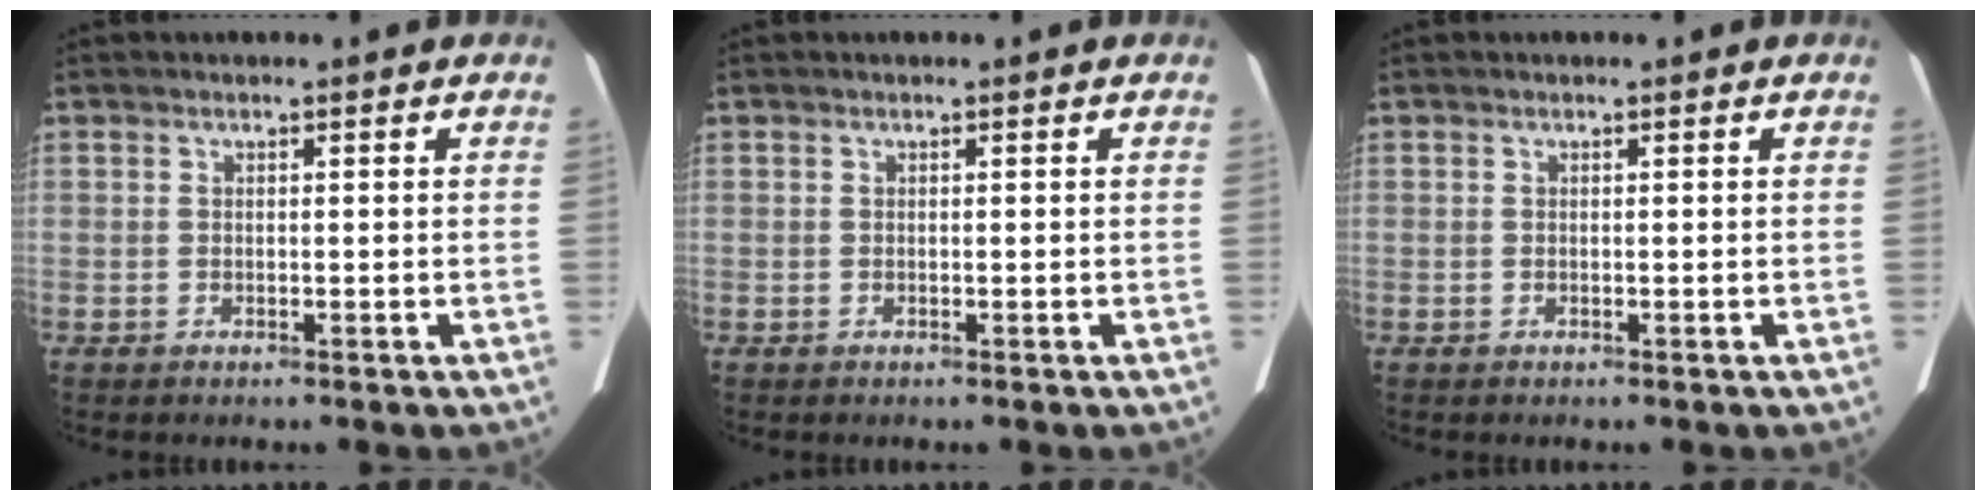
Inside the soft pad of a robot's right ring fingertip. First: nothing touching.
{"total": 0.0}
{"total": 0.0}